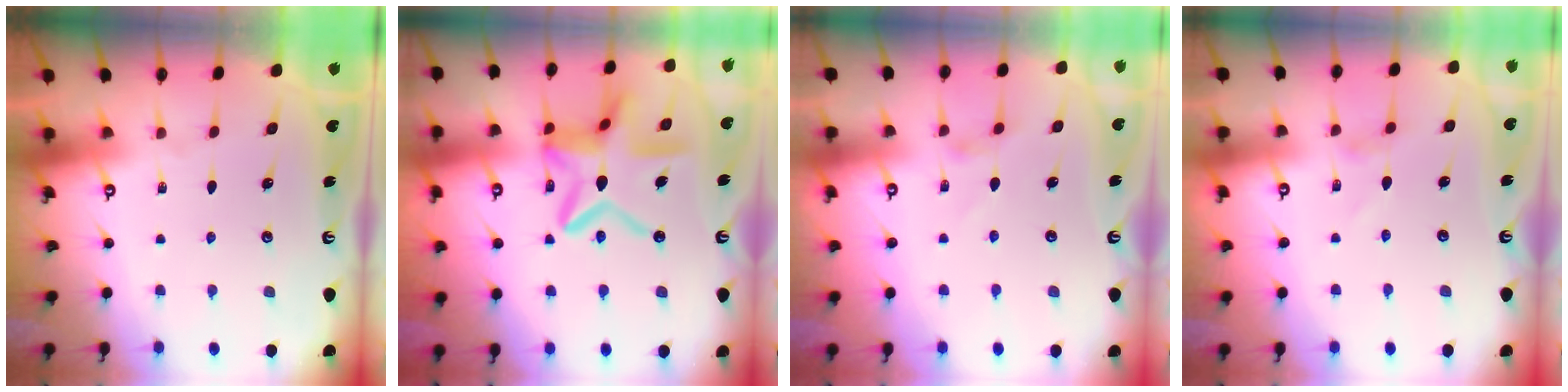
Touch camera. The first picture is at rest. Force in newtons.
{"total": 16.5, "press": 16.5, "slide": 1.5}
{"total": 1.8, "press": 1.8, "slide": 0.4}
{"total": 1.3, "press": 1.2, "slide": 0.3}